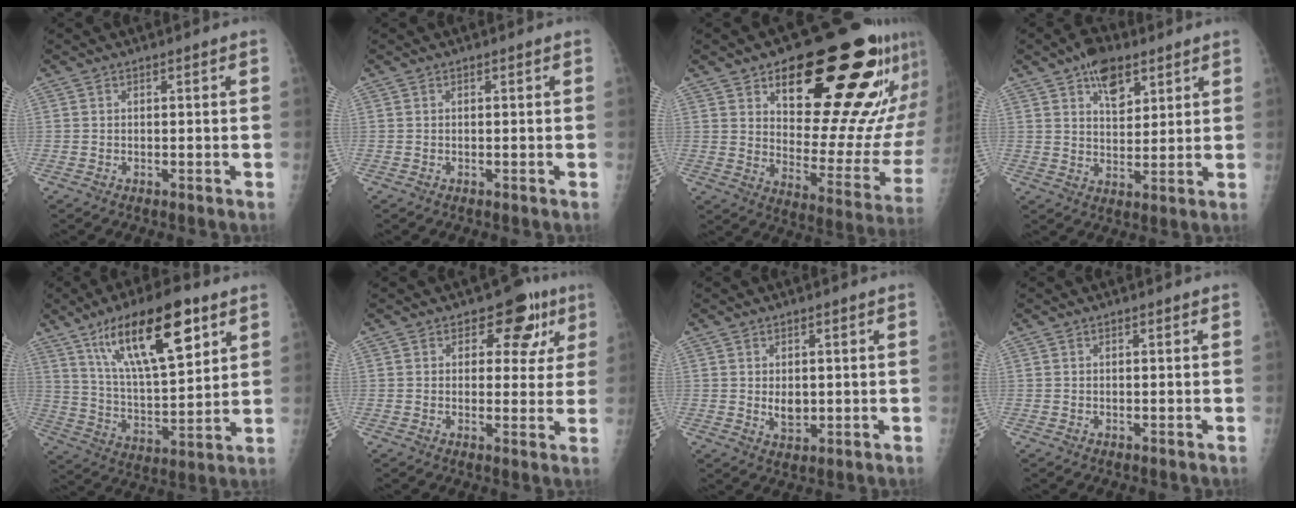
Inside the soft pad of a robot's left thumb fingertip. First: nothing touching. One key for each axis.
{"total": 0.0}
{"total": 27.6, "fx": 15.2, "fy": 11.2, "fz": 20.2, "tx": -0.228, "ty": -0.053, "tz": 0.227}
{"total": 8.6, "fx": 4.9, "fy": 4.7, "fz": 5.1, "tx": -0.056, "ty": -0.022, "tz": 0.078}
{"total": 20.0, "fx": 10.5, "fy": 6.9, "fz": 15.6, "tx": -0.229, "ty": -0.039, "tz": 0.187}
{"total": 8.8, "fx": 3.9, "fy": 5.7, "fz": 5.4, "tx": -0.012, "ty": -0.007, "tz": 0.041}
{"total": 3.5, "fx": 0.3, "fy": 2.4, "fz": 2.6, "tx": -0.029, "ty": -0.008, "tz": 0.011}
{"total": 0.0}